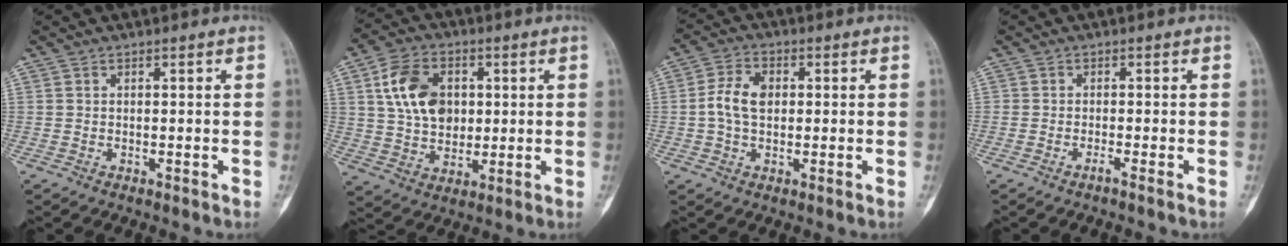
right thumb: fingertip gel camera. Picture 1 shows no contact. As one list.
[{"total": 12.4, "force": [3.0, 8.7, 8.2], "torque": [-0.123, -0.004, 0.055]}, {"total": 6.5, "force": [0.3, 4.4, 4.8], "torque": [-0.095, 0.015, 0.004]}, {"total": 1.0, "force": [-0.7, -0.3, 0.6], "torque": [-0.015, -0.001, -0.017]}]